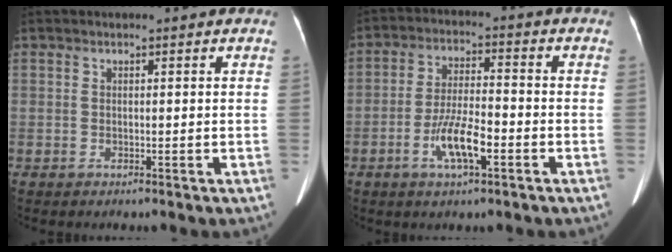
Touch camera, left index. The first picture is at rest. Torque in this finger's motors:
{"motor_torque": [0.26, 0.20, 0.18, 0.08]}